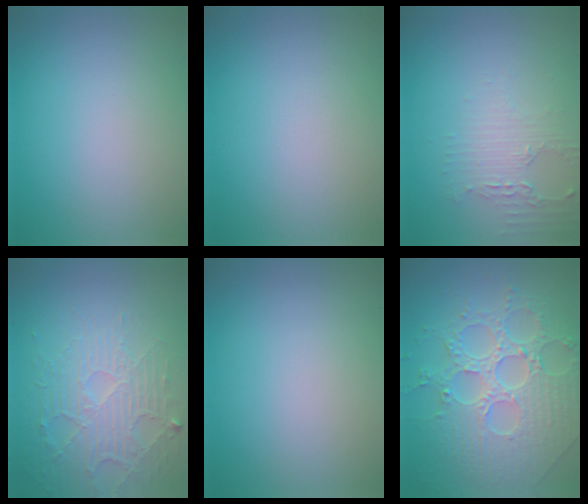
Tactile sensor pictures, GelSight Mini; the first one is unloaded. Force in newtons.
{"total": 0.0}
{"total": 2.1, "press": 2.0, "slide": 0.4}
{"total": 5.4, "press": 3.6, "slide": 4.0}
{"total": 0.0}
{"total": 8.1, "press": 6.0, "slide": 5.4}